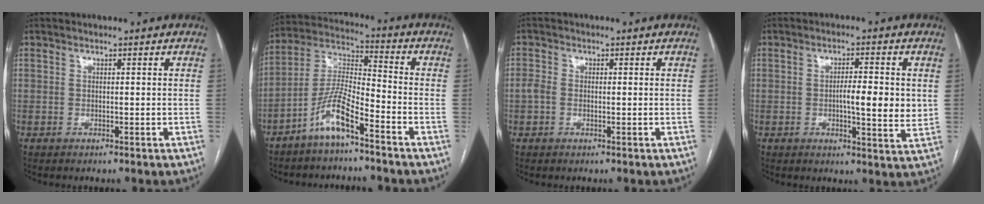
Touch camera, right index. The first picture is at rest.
{"total": 8.9, "force": [-5.8, 1.5, 6.6], "torque": [-0.150, 0.004, -0.119]}
{"total": 1.8, "force": [-0.5, 1.3, 1.1], "torque": [-0.026, 0.006, -0.010]}
{"total": 7.0, "force": [0.3, 1.3, 6.9], "torque": [-0.101, -0.007, 0.001]}